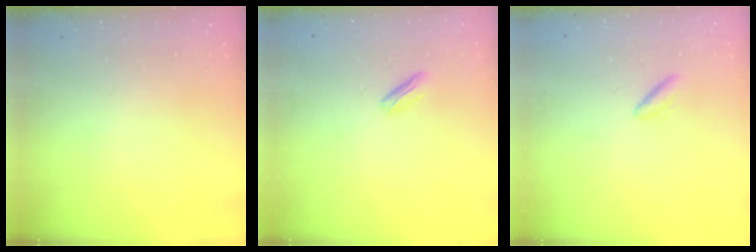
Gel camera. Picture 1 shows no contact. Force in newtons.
{"total": 2.8, "press": 2.7, "slide": 0.6}
{"total": 2.3, "press": 2.0, "slide": 1.3}